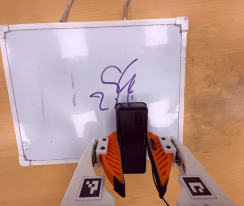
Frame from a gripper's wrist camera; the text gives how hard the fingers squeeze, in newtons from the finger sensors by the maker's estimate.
{"total": 7.5, "left": 5.9, "right": 9.2}